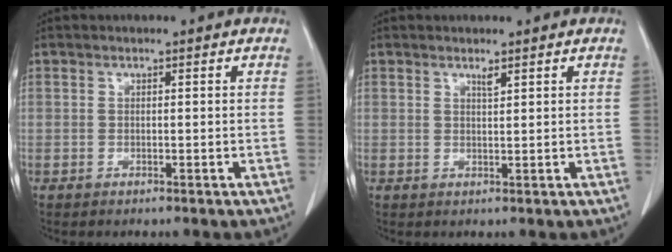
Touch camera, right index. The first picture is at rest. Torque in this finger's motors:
{"motor_torque": [-0.01, 0.02, 0.00, 0.00]}